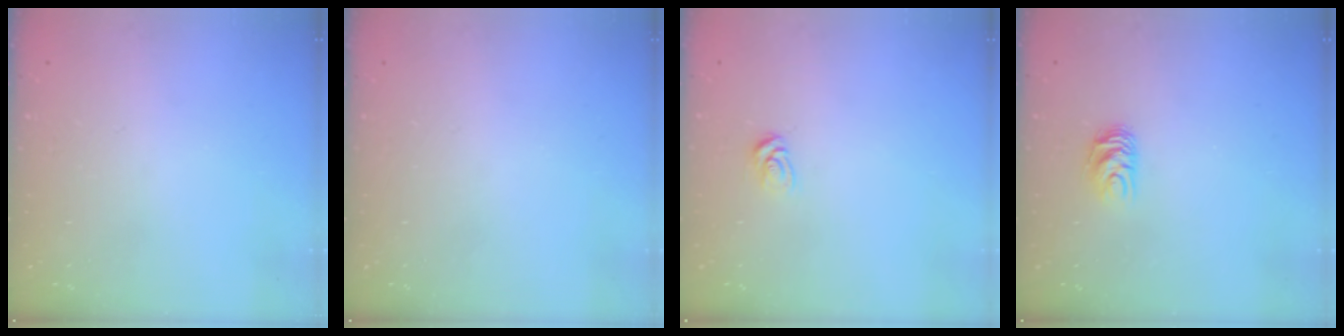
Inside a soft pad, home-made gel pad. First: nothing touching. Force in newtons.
{"total": 0.0}
{"total": 4.8, "press": 4.8, "slide": 0.4}
{"total": 6.5, "press": 6.4, "slide": 0.6}